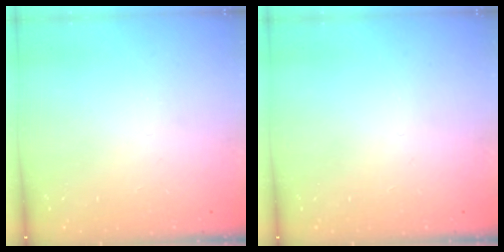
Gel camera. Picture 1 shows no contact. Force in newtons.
{"total": 0.0}